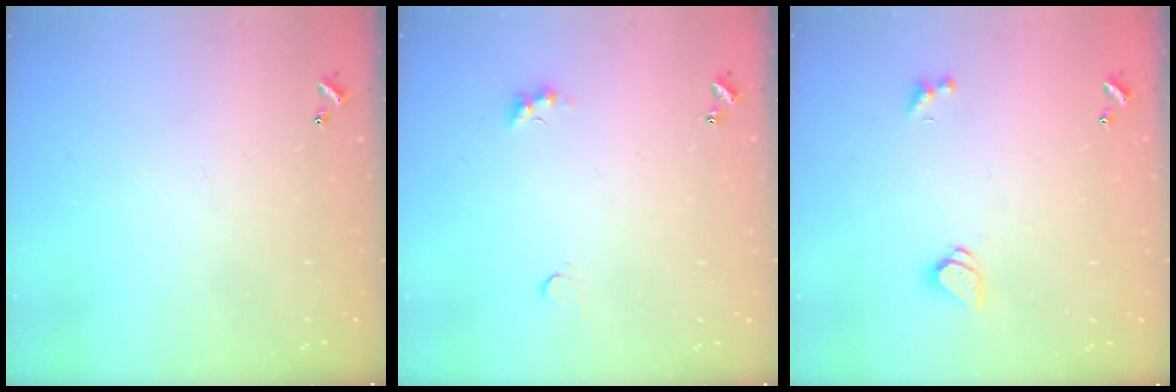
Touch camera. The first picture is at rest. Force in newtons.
{"total": 3.7, "press": 3.6, "slide": 0.5}
{"total": 1.3, "press": 1.2, "slide": 0.4}